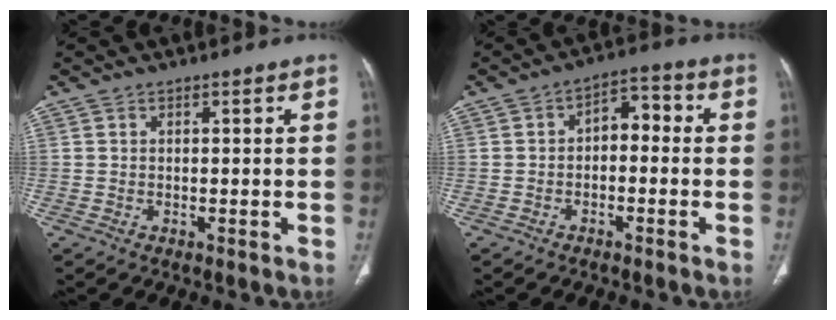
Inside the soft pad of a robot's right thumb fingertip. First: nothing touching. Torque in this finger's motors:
{"motor_torque": [0.51, 0.70, 0.53, -0.54, 0.00]}